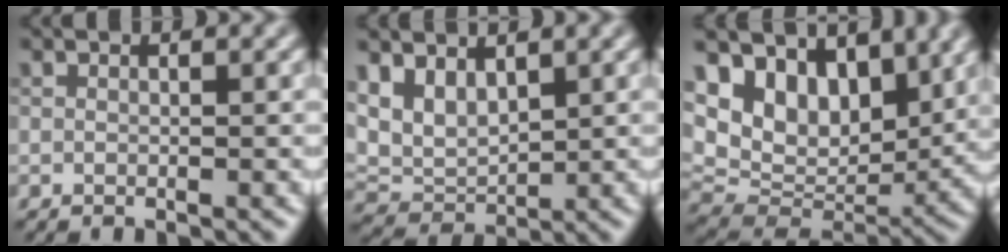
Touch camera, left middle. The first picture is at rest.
{"total": 4.1, "force": [2.1, 2.6, 2.4], "torque": [-0.056, -0.009, 0.041]}
{"total": 10.5, "force": [5.9, 6.4, 5.9], "torque": [-0.121, 0.007, 0.100]}